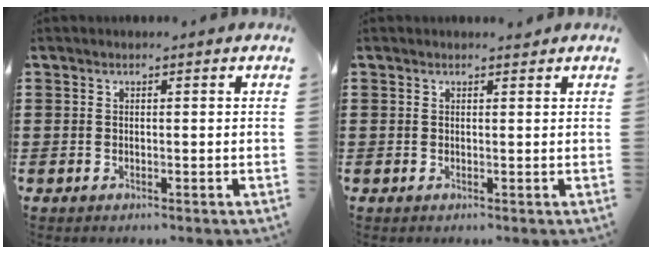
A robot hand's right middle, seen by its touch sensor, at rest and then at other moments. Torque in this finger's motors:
{"motor_torque": [-0.17, -0.18, 0.01, 0.00]}